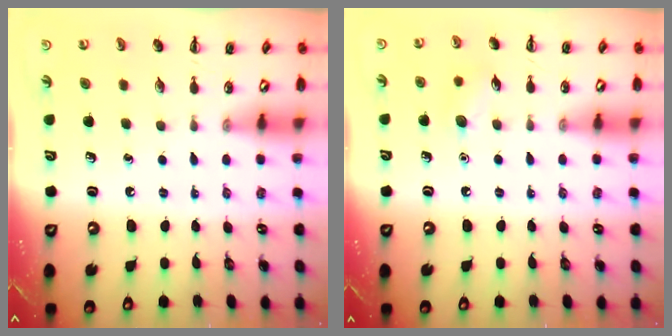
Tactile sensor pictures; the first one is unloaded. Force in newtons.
{"total": 6.7, "press": 6.5, "slide": 1.8}